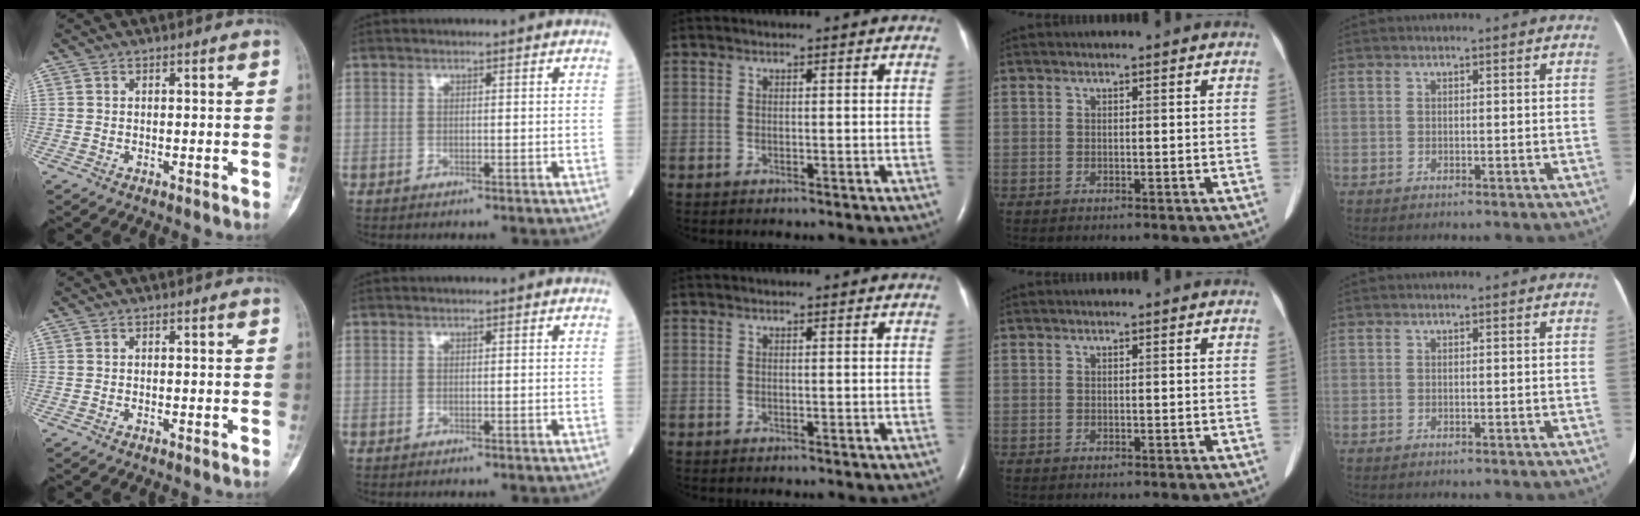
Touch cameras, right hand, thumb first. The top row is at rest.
{}